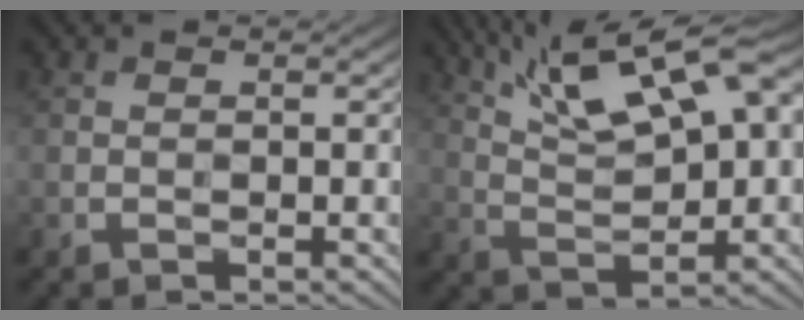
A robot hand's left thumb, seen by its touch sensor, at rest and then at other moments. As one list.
[{"total": 14.3, "force": [7.5, 4.5, 11.3], "torque": [-0.210, 0.023, 0.121]}]